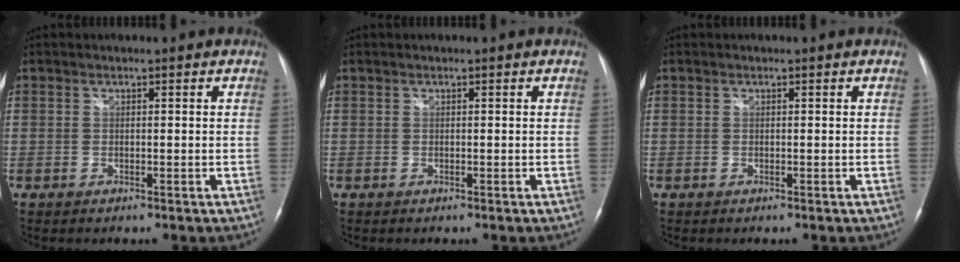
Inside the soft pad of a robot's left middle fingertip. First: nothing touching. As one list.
[{"total": 0.0}, {"total": 0.0}]